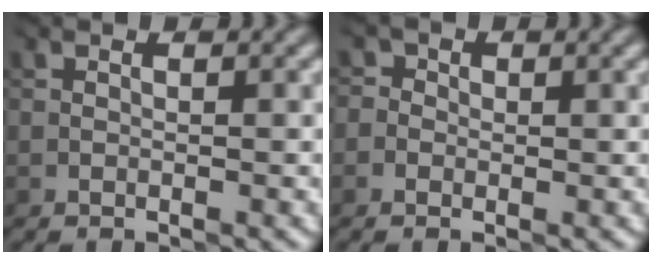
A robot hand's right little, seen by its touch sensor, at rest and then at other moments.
{"total": 0.7, "force": [-0.2, 0.6, -0.2], "torque": [0.017, 0.002, -0.010]}